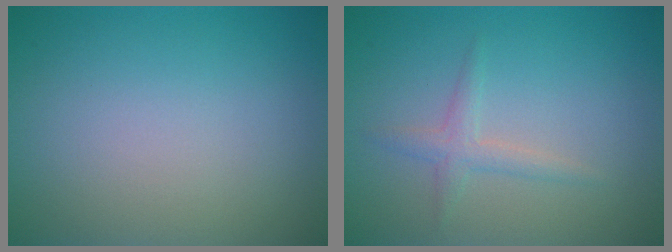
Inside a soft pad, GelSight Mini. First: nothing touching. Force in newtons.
{"total": 1.5, "press": 1.5, "slide": 0.0}